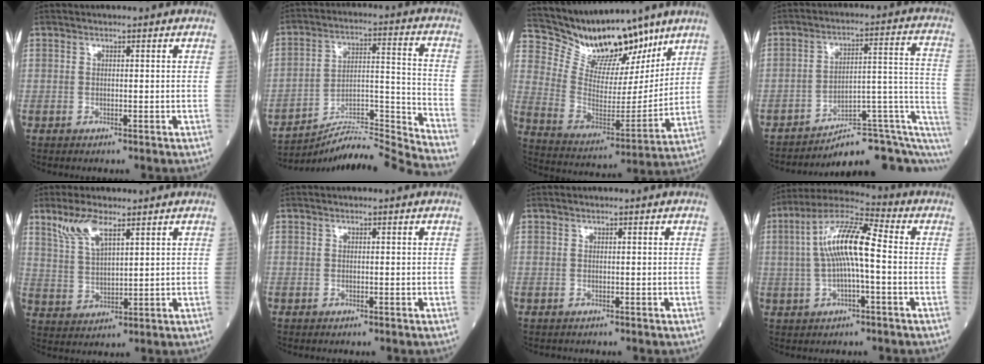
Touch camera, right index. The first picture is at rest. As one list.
[{"total": 18.1, "force": [-17.4, -3.6, 3.4], "torque": [-0.043, 0.021, -0.274]}, {"total": 15.9, "force": [13.6, 5.2, 6.4], "torque": [-0.113, 0.001, 0.247]}, {"total": 14.9, "force": [-11.2, 3.3, 9.1], "torque": [-0.063, 0.075, -0.141]}, {"total": 6.6, "force": [4.5, 1.7, 4.5], "torque": [-0.103, 0.006, 0.097]}, {"total": 0.0}, {"total": 0.0}, {"total": 11.3, "force": [0.5, 2.1, 11.1], "torque": [-0.219, 0.026, 0.006]}]